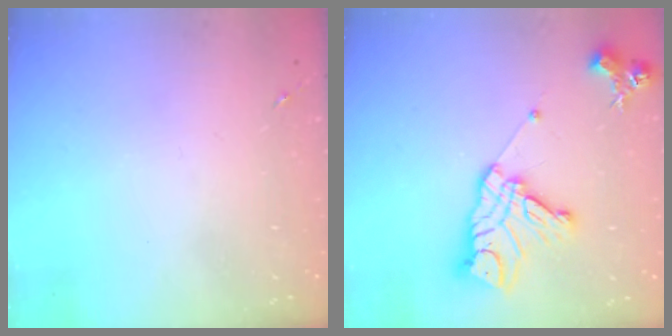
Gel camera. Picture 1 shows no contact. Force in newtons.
{"total": 16.3, "press": 16.2, "slide": 1.4}